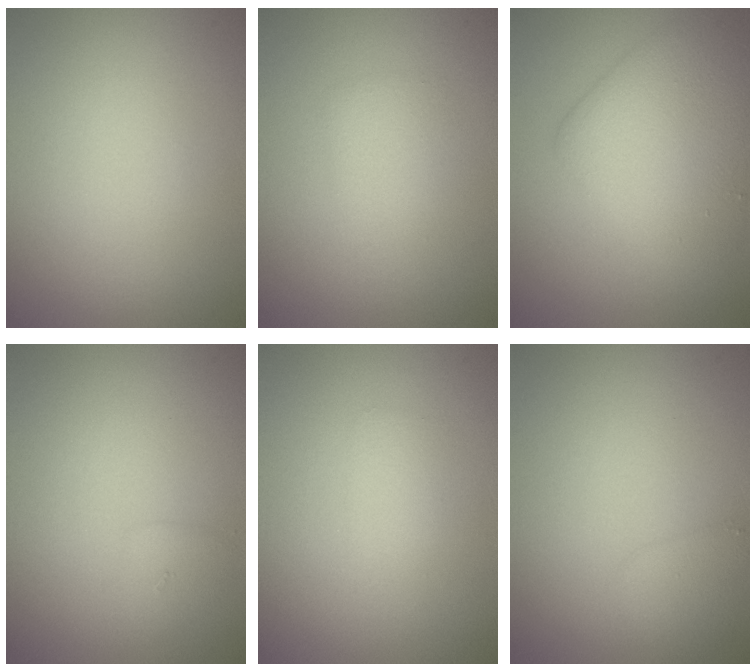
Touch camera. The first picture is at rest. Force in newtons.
{"total": 1.5, "press": 1.5, "slide": 0.1}
{"total": 6.3, "press": 6.3, "slide": 0.1}
{"total": 0.5, "press": 0.5, "slide": 0.0}
{"total": 1.2, "press": 1.2, "slide": 0.0}
{"total": 1.6, "press": 1.6, "slide": 0.1}